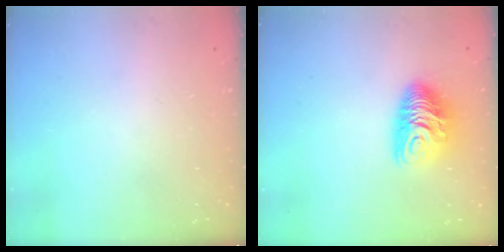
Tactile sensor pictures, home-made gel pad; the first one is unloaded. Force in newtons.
{"total": 10.3, "press": 10.3, "slide": 0.4}